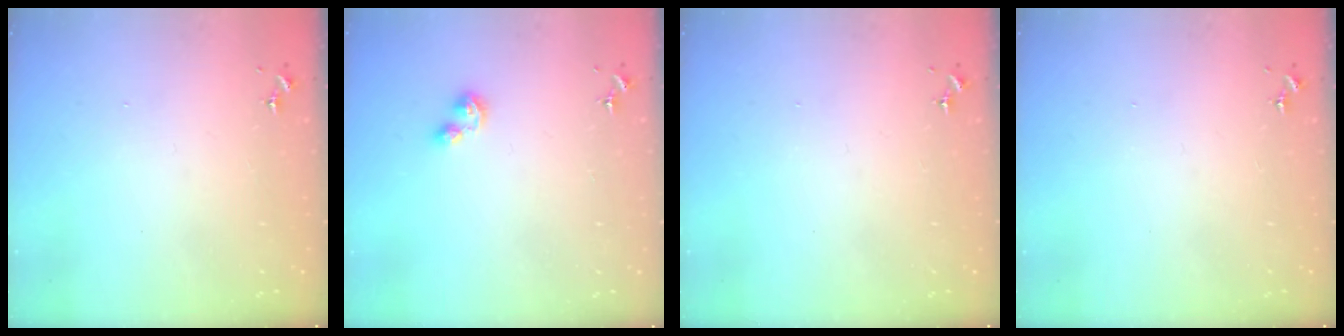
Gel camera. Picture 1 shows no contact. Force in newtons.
{"total": 3.8, "press": 3.8, "slide": 0.4}
{"total": 0.0}
{"total": 0.0}